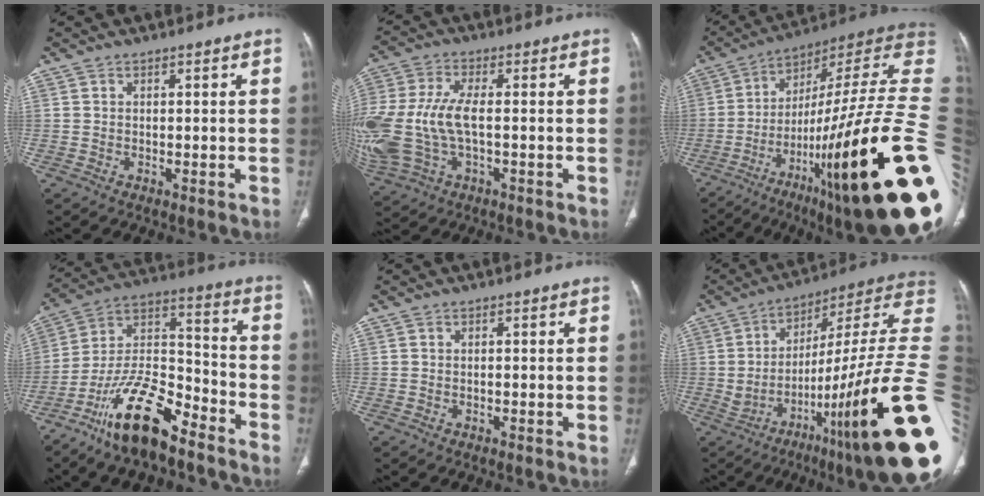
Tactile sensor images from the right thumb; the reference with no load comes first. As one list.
[{"total": 18.8, "force": [-1.9, 10.4, 15.5], "torque": [-0.404, 0.003, -0.020]}, {"total": 41.3, "force": [-8.0, 9.2, 39.4], "torque": [-0.477, 0.056, -0.125]}, {"total": 17.8, "force": [-12.2, 6.3, 11.4], "torque": [-0.196, 0.082, -0.221]}, {"total": 0.0}, {"total": 34.7, "force": [-5.6, 6.4, 33.7], "torque": [-0.383, 0.037, -0.089]}]